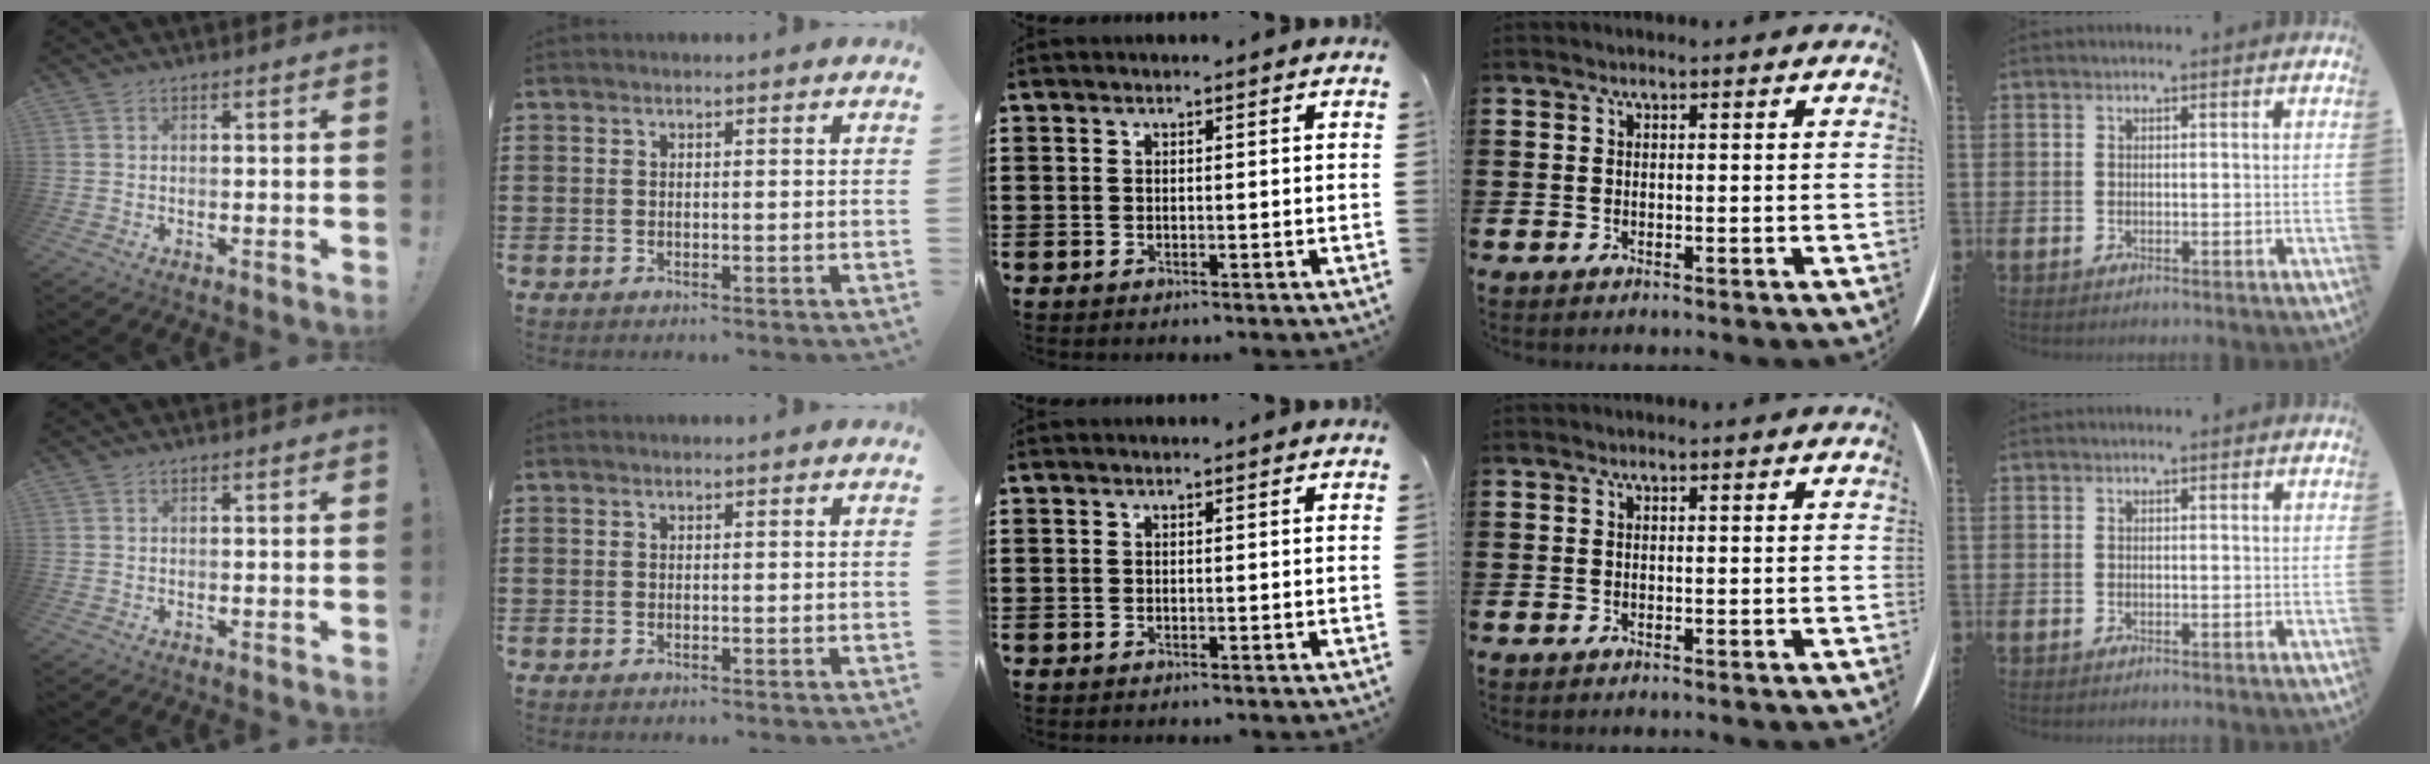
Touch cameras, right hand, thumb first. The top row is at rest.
{}